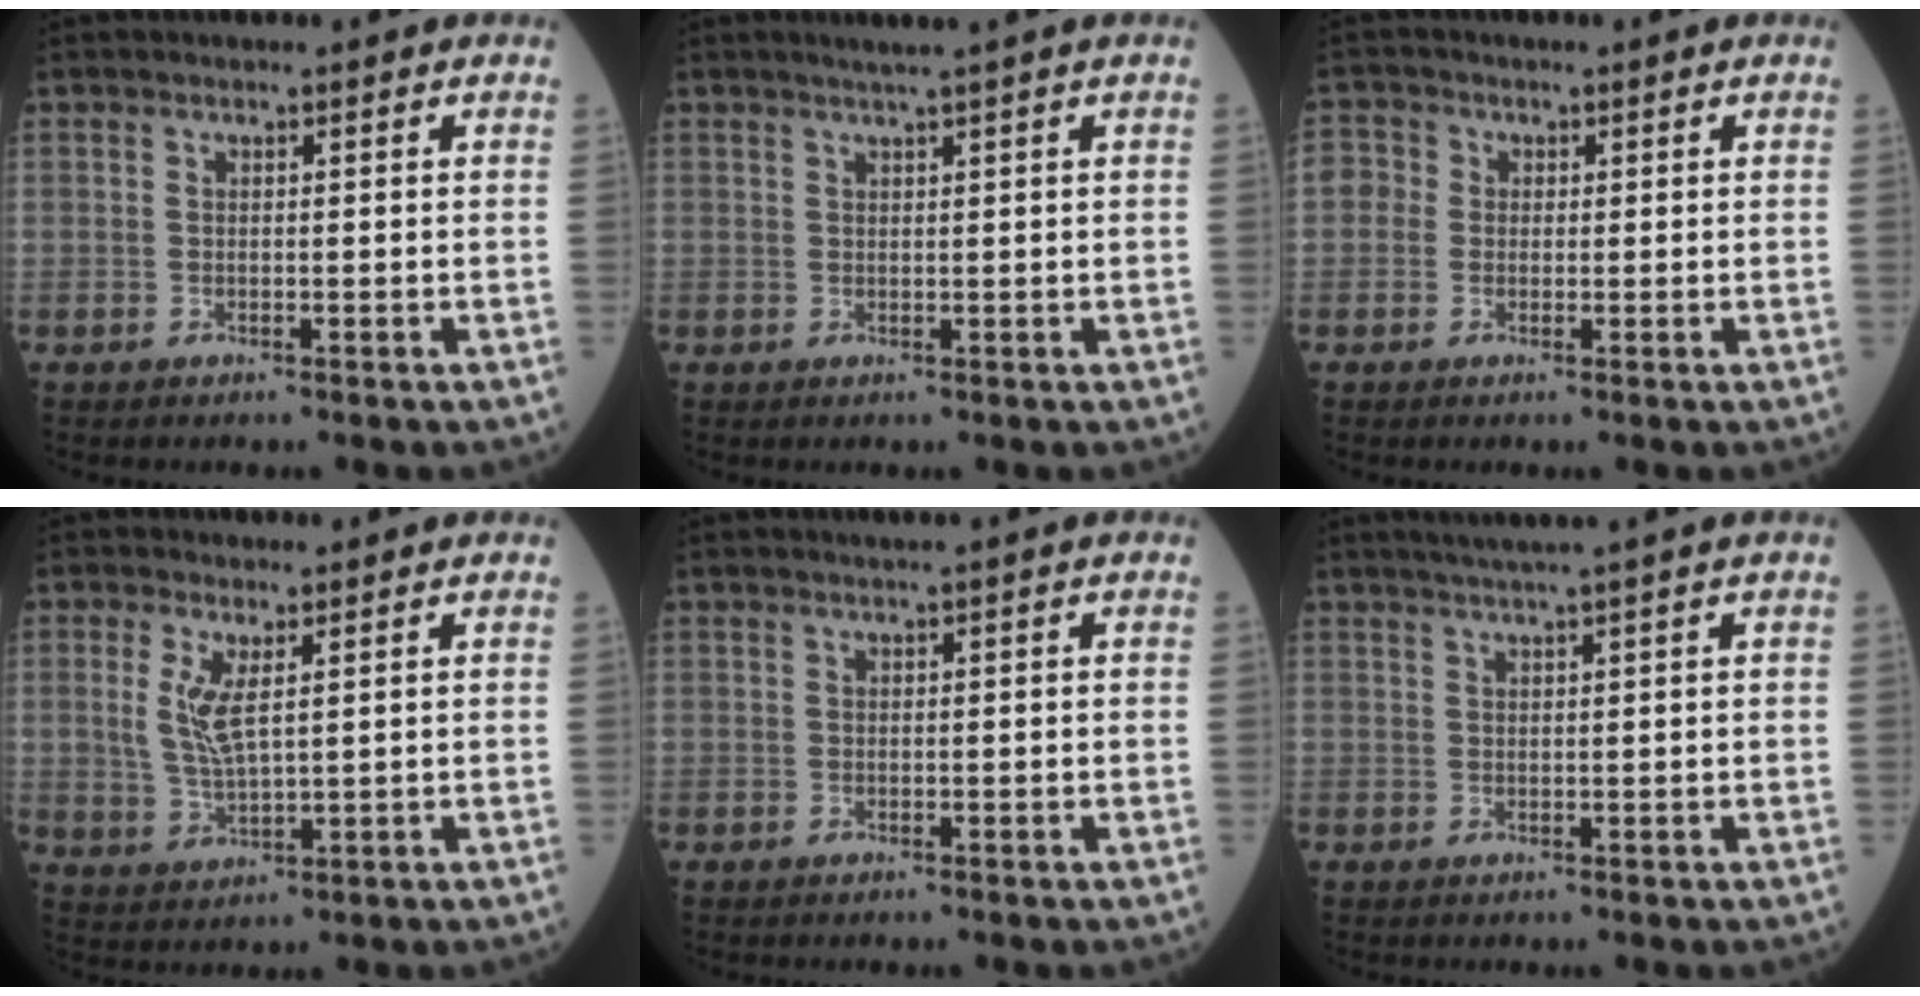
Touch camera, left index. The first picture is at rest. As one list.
[{"total": 2.0, "force": [1.6, -0.8, 1.0], "torque": [-0.016, -0.001, 0.032]}, {"total": 2.6, "force": [0.0, 2.5, 0.7], "torque": [-0.006, 0.011, -0.005]}, {"total": 5.0, "force": [1.4, 1.4, 4.6], "torque": [-0.105, 0.001, 0.043]}, {"total": 0.6, "force": [0.4, -0.2, 0.4], "torque": [-0.013, -0.002, 0.012]}, {"total": 3.3, "force": [2.5, -1.1, 1.8], "torque": [-0.027, 0.006, 0.047]}]